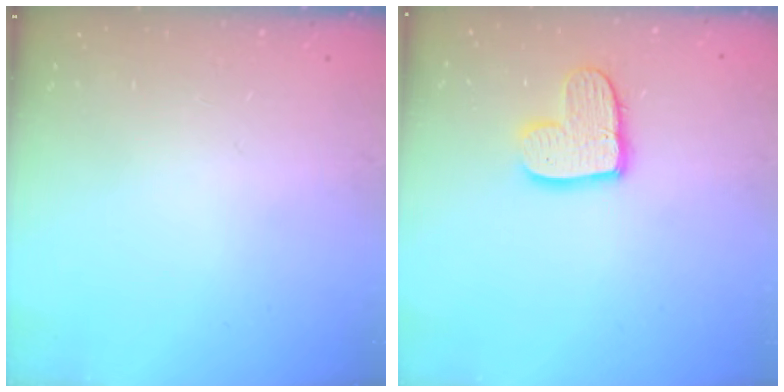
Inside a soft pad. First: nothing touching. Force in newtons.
{"total": 10.6, "press": 10.6, "slide": 0.8}